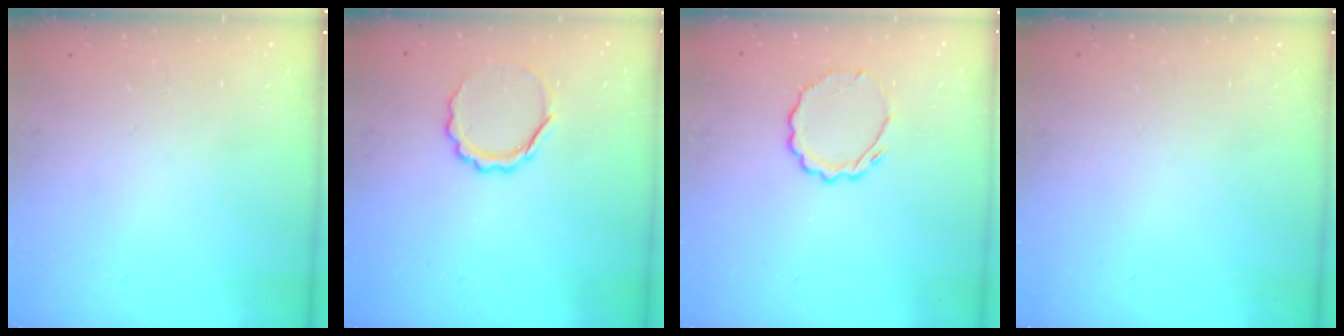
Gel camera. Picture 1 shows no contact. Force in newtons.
{"total": 6.6, "press": 6.5, "slide": 0.8}
{"total": 5.4, "press": 5.2, "slide": 1.4}
{"total": 0.0}